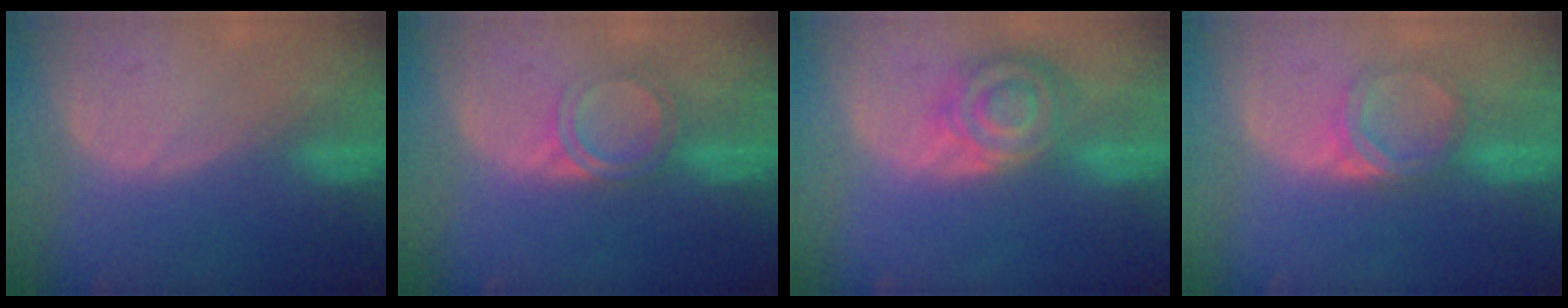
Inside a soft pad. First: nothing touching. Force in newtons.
{"total": 4.1, "press": 4.1, "slide": 0.3}
{"total": 8.4, "press": 7.2, "slide": 4.2}
{"total": 5.2, "press": 4.7, "slide": 2.3}